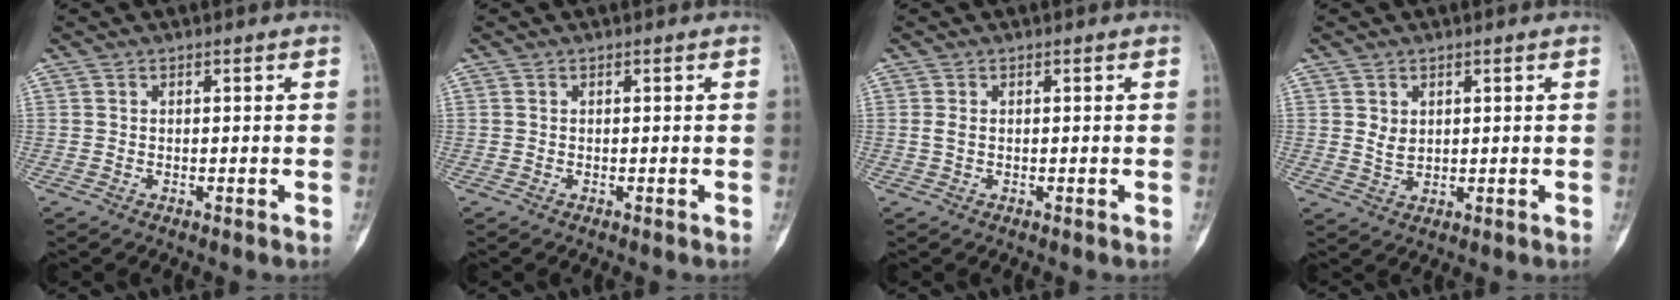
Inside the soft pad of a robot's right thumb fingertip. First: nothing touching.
{"total": 0.0}
{"total": 1.0, "force": [0.1, 0.6, 0.8], "torque": [-0.021, 0.000, 0.001]}
{"total": 2.7, "force": [0.9, 2.0, 1.5], "torque": [-0.015, -0.008, 0.021]}